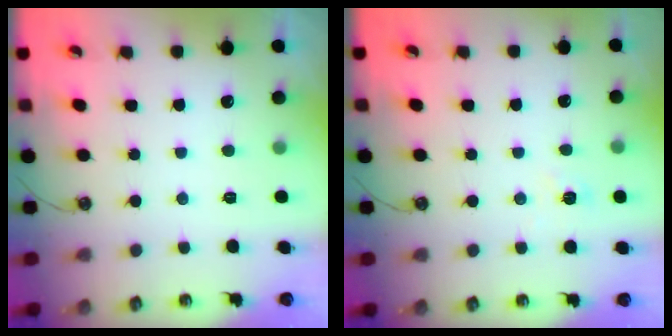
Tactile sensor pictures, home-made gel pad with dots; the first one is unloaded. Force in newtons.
{"total": 4.9, "press": 4.9, "slide": 0.5}